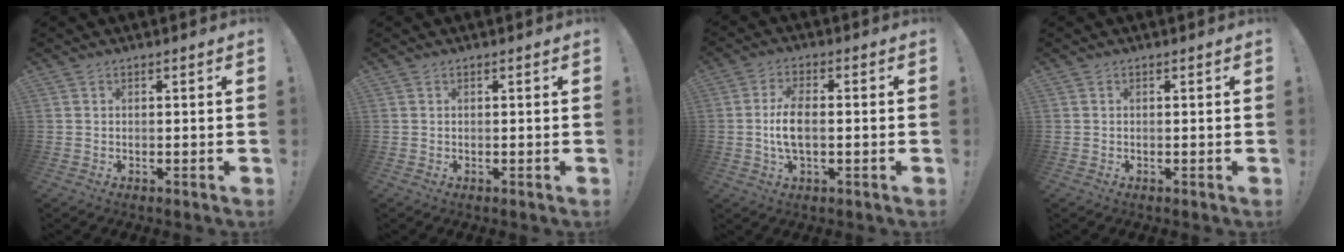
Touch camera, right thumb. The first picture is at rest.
{"total": 0.0}
{"total": 7.2, "force": [-0.4, 3.3, 6.3], "torque": [-0.128, -0.004, -0.012]}
{"total": 0.0}